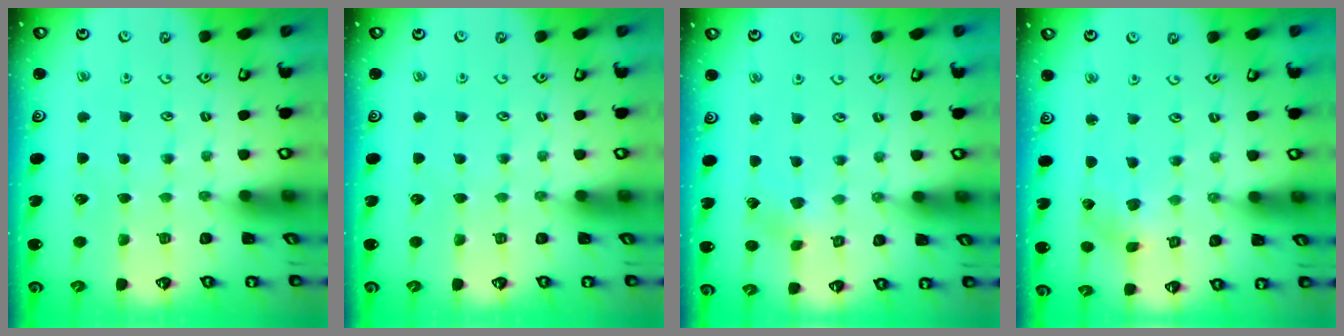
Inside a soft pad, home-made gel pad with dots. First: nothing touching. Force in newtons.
{"total": 0.0}
{"total": 2.4, "press": 2.2, "slide": 0.9}
{"total": 2.5, "press": 2.4, "slide": 0.5}